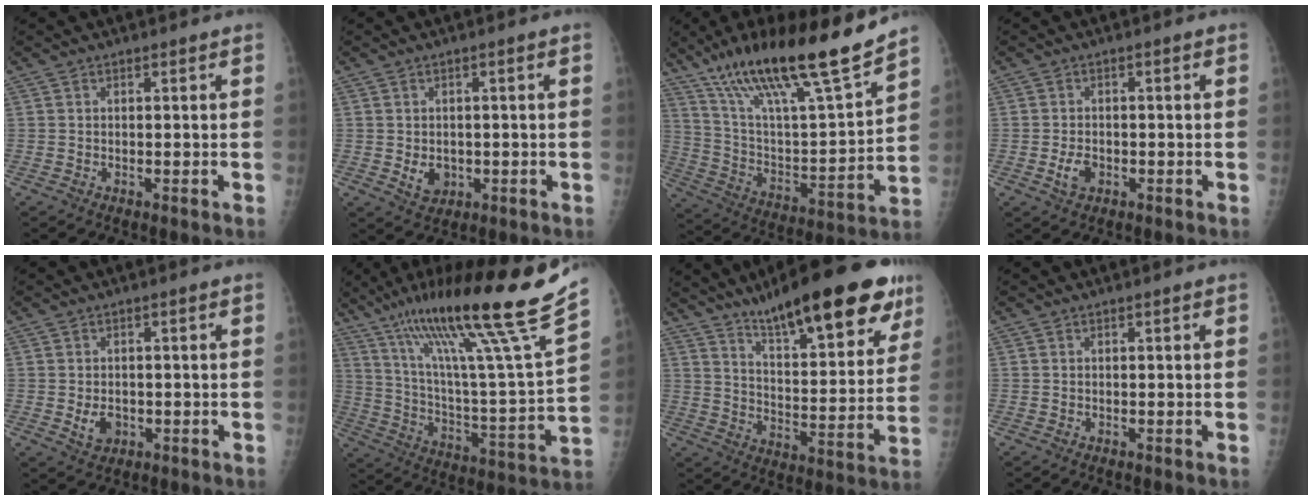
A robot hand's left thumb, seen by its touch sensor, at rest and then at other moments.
{"total": 4.1, "force": [-0.7, 3.2, 2.5], "torque": [-0.022, 0.001, -0.001]}
{"total": 24.5, "force": [17.7, 3.5, 16.5], "torque": [-0.261, -0.065, 0.312]}
{"total": 3.2, "force": [-1.1, 2.1, 2.2], "torque": [-0.037, 0.007, -0.017]}
{"total": 3.8, "force": [-0.9, 2.8, 2.4], "torque": [-0.029, 0.004, -0.007]}
{"total": 27.6, "force": [18.9, 0.7, 20.1], "torque": [-0.311, -0.070, 0.319]}
{"total": 24.1, "force": [15.8, 6.3, 17.0], "torque": [-0.215, -0.056, 0.242]}
{"total": 0.0}